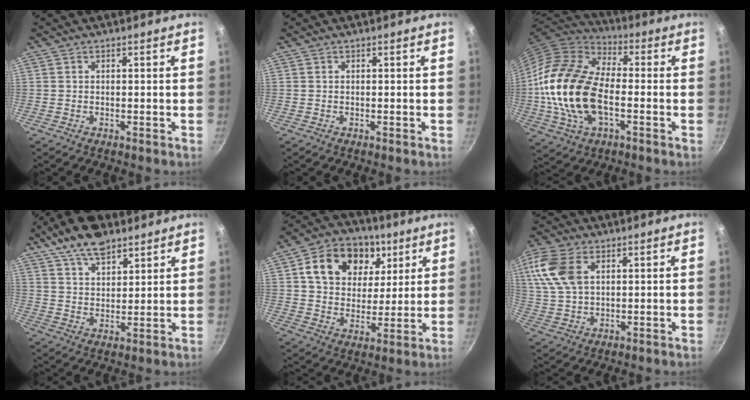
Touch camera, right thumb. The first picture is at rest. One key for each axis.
{"total": 0.0}
{"total": 21.1, "fx": -2.6, "fy": 12.2, "fz": 17.0, "tx": -0.323, "ty": 0.027, "tz": -0.058}
{"total": 12.2, "fx": 8.4, "fy": 5.9, "fz": 6.7, "tx": -0.088, "ty": -0.025, "tz": 0.146}
{"total": 17.0, "fx": 6.7, "fy": 12.8, "fz": 9.0, "tx": -0.125, "ty": -0.009, "tz": 0.103}
{"total": 10.9, "fx": 3.6, "fy": 6.8, "fz": 7.7, "tx": -0.157, "ty": -0.002, "tz": 0.069}